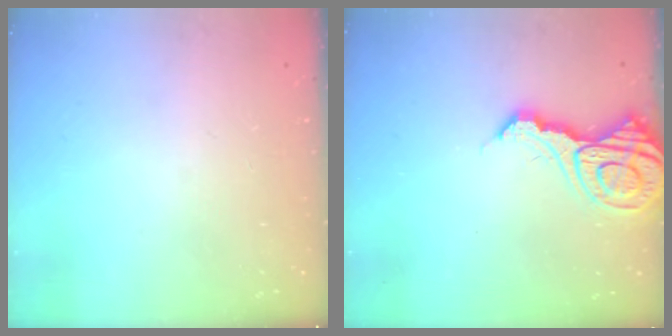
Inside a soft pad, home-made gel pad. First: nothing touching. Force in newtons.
{"total": 14.0, "press": 13.9, "slide": 1.6}